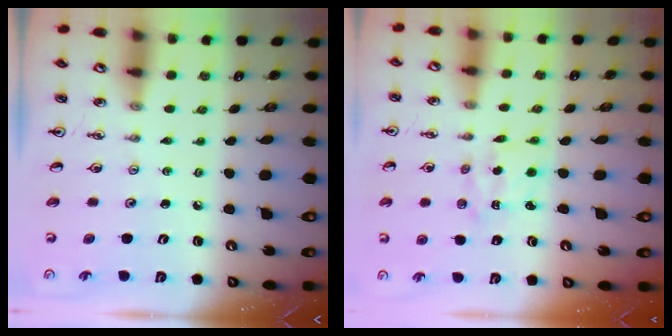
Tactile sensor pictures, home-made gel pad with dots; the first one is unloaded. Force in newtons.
{"total": 2.1, "press": 2.0, "slide": 0.6}